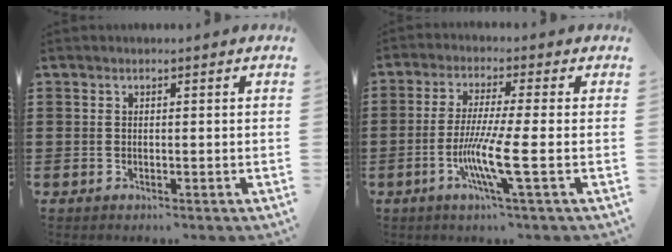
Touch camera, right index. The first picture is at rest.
{"total": 8.5, "force": [-2.5, -0.2, 8.1], "torque": [-0.164, -0.025, -0.052]}